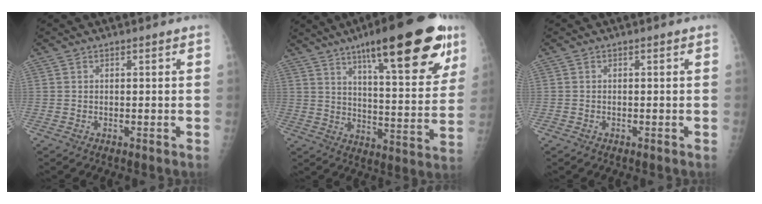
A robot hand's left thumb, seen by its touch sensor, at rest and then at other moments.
{"total": 25.4, "force": [14.6, 6.5, 19.8], "torque": [-0.254, -0.043, 0.214]}
{"total": 0.6, "force": [-0.4, 0.4, 0.1], "torque": [0.001, 0.002, -0.008]}